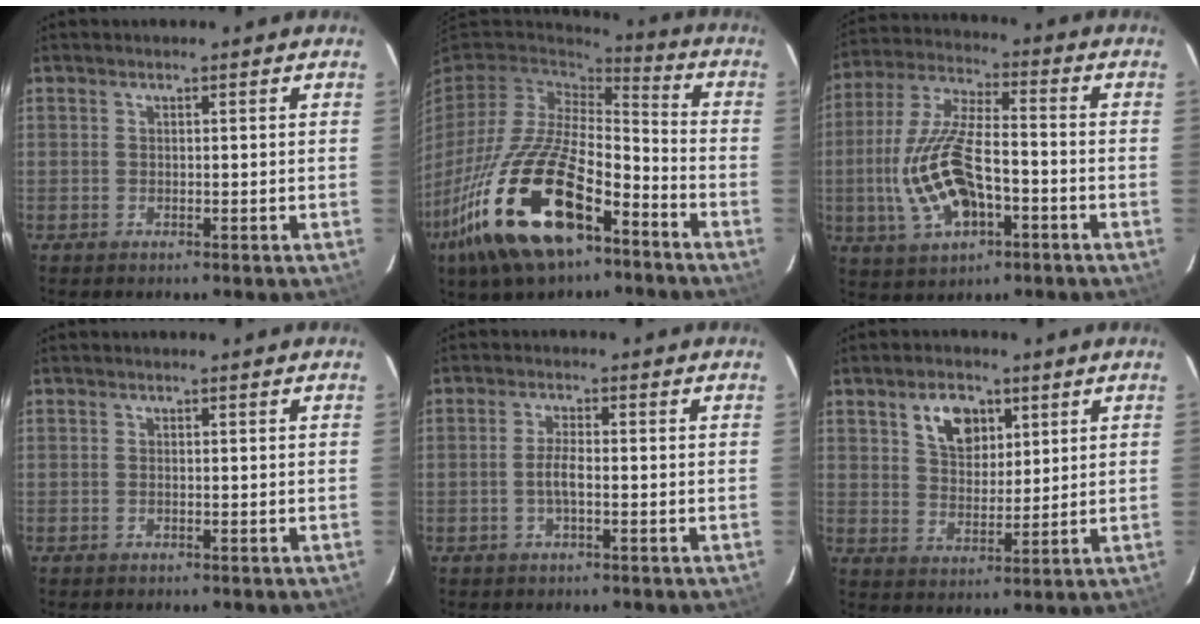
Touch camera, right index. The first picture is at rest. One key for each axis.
{"total": 25.8, "fx": -13.5, "fy": 11.2, "fz": 18.9, "tx": -0.391, "ty": -0.037, "tz": -0.241}
{"total": 15.8, "fx": -4.2, "fy": 7.0, "fz": 13.6, "tx": -0.297, "ty": 0.000, "tz": -0.070}
{"total": 0.0}
{"total": 3.1, "fx": -0.8, "fy": 0.6, "fz": 2.9, "tx": -0.057, "ty": 0.002, "tz": -0.014}
{"total": 7.7, "fx": 3.8, "fy": 5.0, "fz": 4.6, "tx": -0.075, "ty": 0.011, "tz": 0.071}